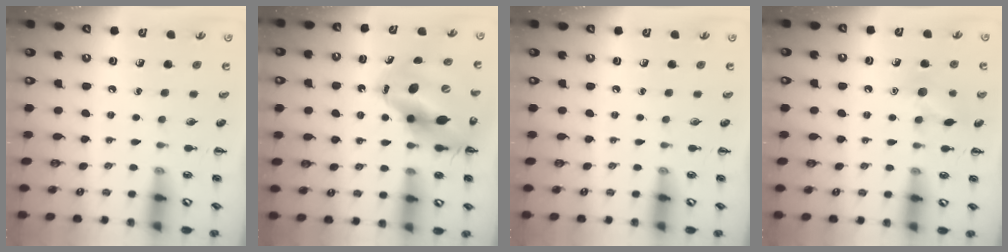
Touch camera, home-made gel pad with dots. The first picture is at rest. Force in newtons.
{"total": 16.7, "press": 16.0, "slide": 5.0}
{"total": 0.0}
{"total": 8.9, "press": 8.9, "slide": 0.7}